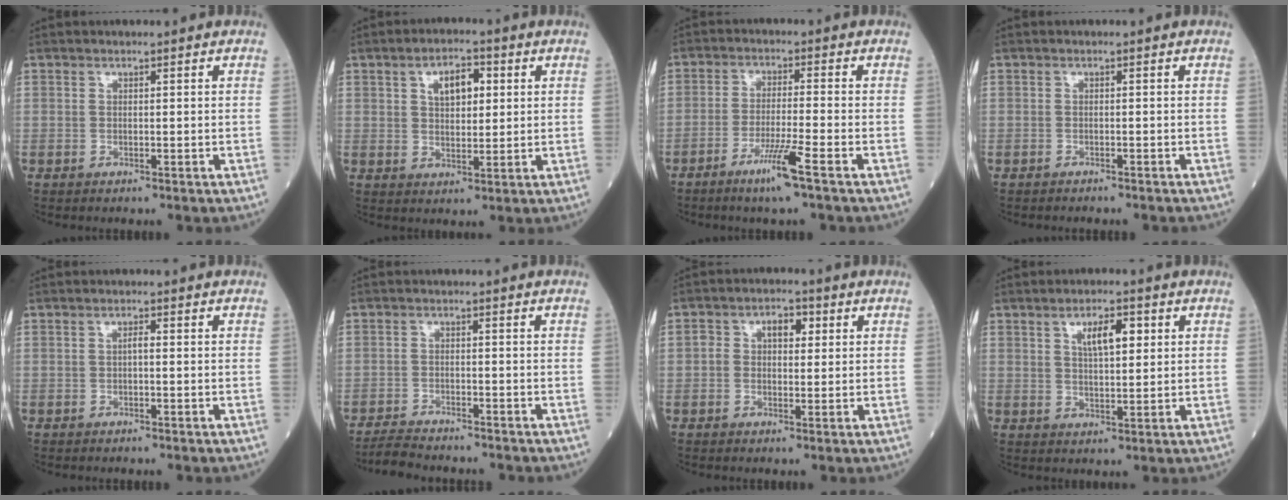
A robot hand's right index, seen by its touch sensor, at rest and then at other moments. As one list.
[{"total": 5.7, "force": [1.9, 2.7, 4.6], "torque": [-0.075, 0.009, 0.033]}, {"total": 6.2, "force": [-3.8, -0.7, 4.9], "torque": [-0.088, -0.012, -0.074]}, {"total": 3.1, "force": [-2.9, 0.5, 1.0], "torque": [-0.015, -0.003, -0.036]}, {"total": 0.9, "force": [-0.1, 0.2, 0.9], "torque": [-0.014, 0.003, -0.004]}, {"total": 5.7, "force": [-5.4, 0.7, 1.6], "torque": [-0.028, -0.016, -0.092]}, {"total": 4.5, "force": [1.0, 2.7, 3.5], "torque": [-0.060, 0.023, 0.018]}, {"total": 5.4, "force": [2.1, 1.7, 4.7], "torque": [-0.080, 0.006, 0.037]}]